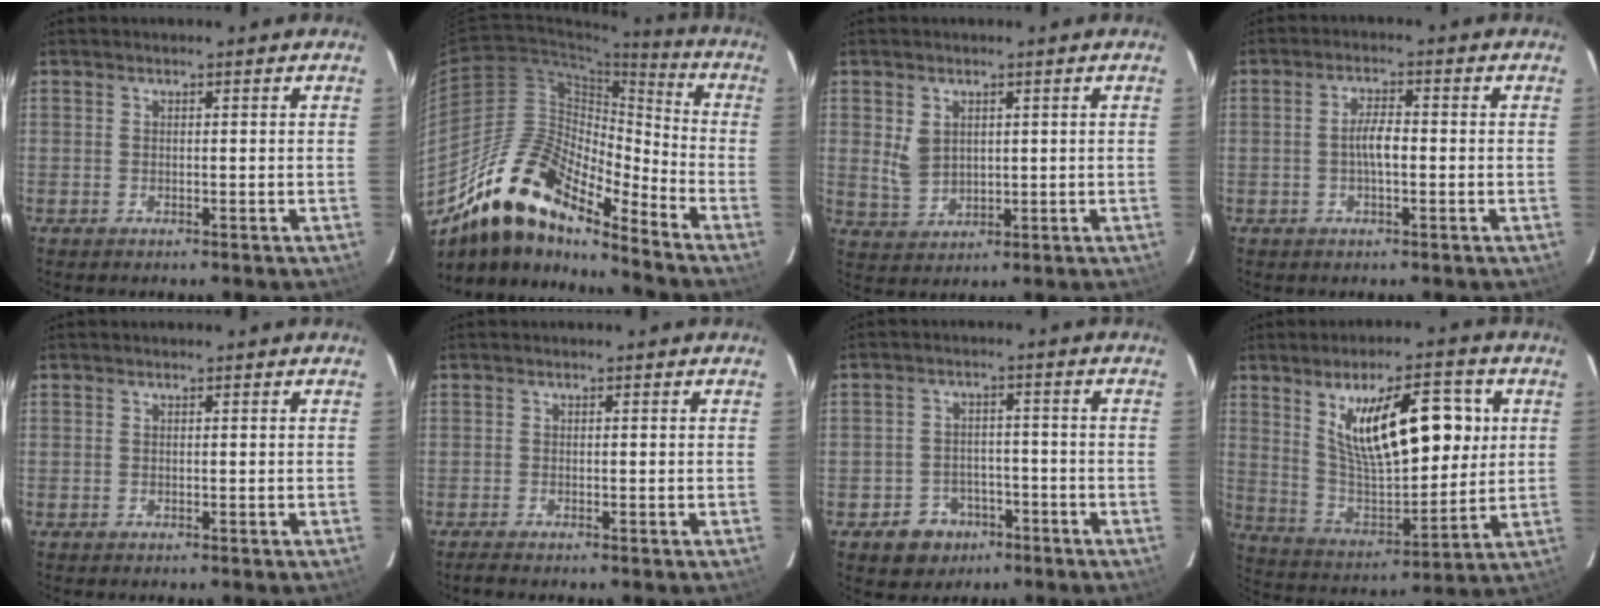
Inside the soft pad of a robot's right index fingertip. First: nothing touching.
{"total": 19.0, "force": [-15.0, 5.4, 10.2], "torque": [-0.173, -0.003, -0.289]}
{"total": 5.4, "force": [1.4, 4.1, 3.2], "torque": [-0.061, -0.001, 0.039]}
{"total": 3.5, "force": [-0.7, 1.0, 3.3], "torque": [-0.063, 0.006, -0.011]}
{"total": 0.0}
{"total": 1.3, "force": [-1.2, 0.0, 0.6], "torque": [-0.016, -0.005, -0.021]}
{"total": 7.0, "force": [-4.0, 5.6, 1.4], "torque": [-0.044, 0.021, -0.044]}
{"total": 18.8, "force": [6.3, 7.2, 16.2], "torque": [-0.267, 0.001, 0.120]}